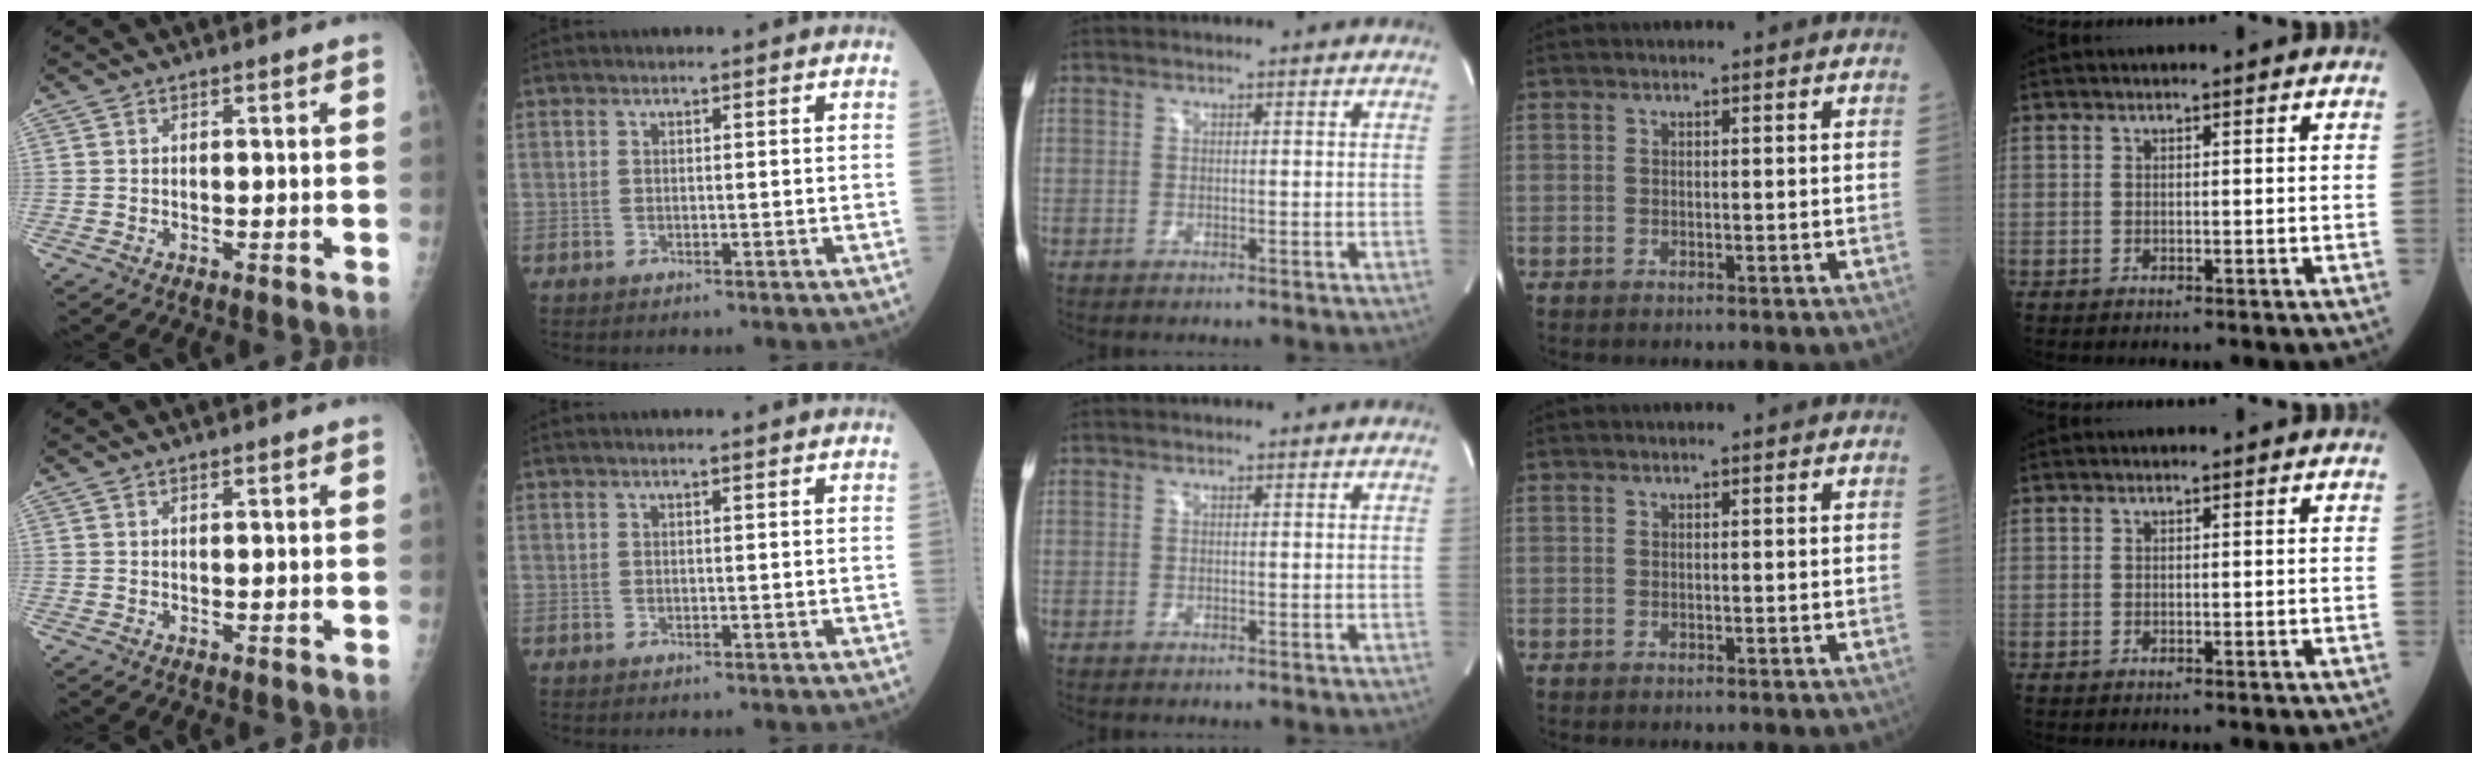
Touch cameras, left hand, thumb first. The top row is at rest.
{"thumb": {"total": 0.7, "force": [0.5, 0.2, 0.3], "torque": [-0.005, -0.003, 0.008]}, "index": {"total": 0.7, "force": [0.5, -0.1, 0.4], "torque": [-0.010, 0.002, 0.010]}}